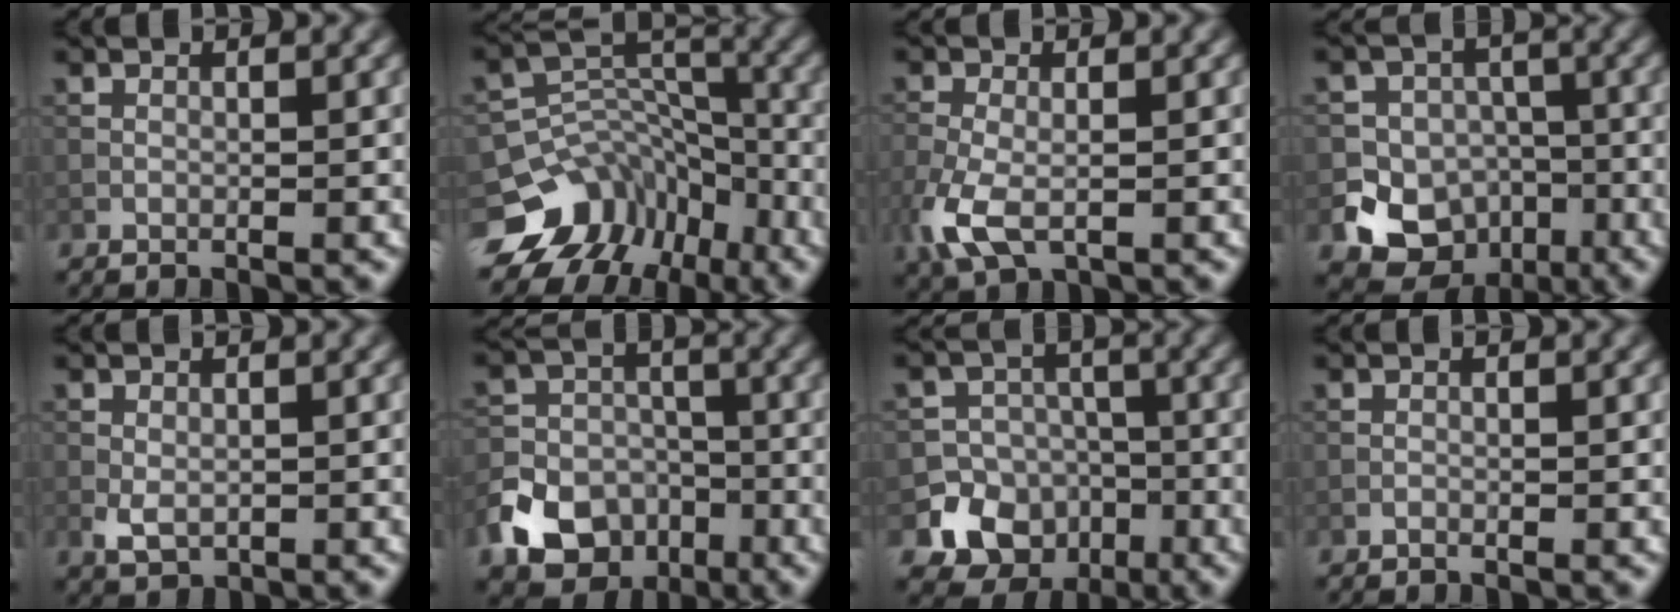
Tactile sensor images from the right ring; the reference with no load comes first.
{"total": 9.1, "force": [-5.8, 6.4, 2.8], "torque": [-0.036, 0.024, -0.095]}
{"total": 4.8, "force": [-1.7, 2.6, 3.6], "torque": [-0.097, -0.013, -0.039]}
{"total": 12.4, "force": [-6.2, 10.5, 2.5], "torque": [-0.035, -0.033, -0.108]}
{"total": 2.0, "force": [-0.3, 1.4, 1.4], "torque": [-0.029, -0.005, -0.003]}
{"total": 9.8, "force": [-5.0, 7.4, 3.9], "torque": [-0.061, -0.016, -0.111]}
{"total": 11.0, "force": [-4.7, 9.7, 2.1], "torque": [-0.022, -0.029, -0.095]}
{"total": 0.0}